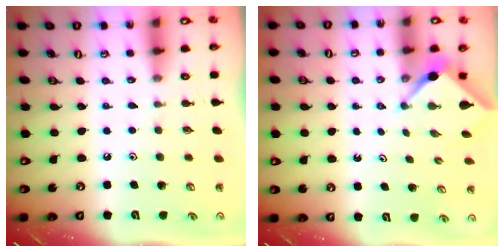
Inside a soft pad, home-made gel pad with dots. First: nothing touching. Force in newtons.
{"total": 2.5, "press": 2.5, "slide": 0.3}